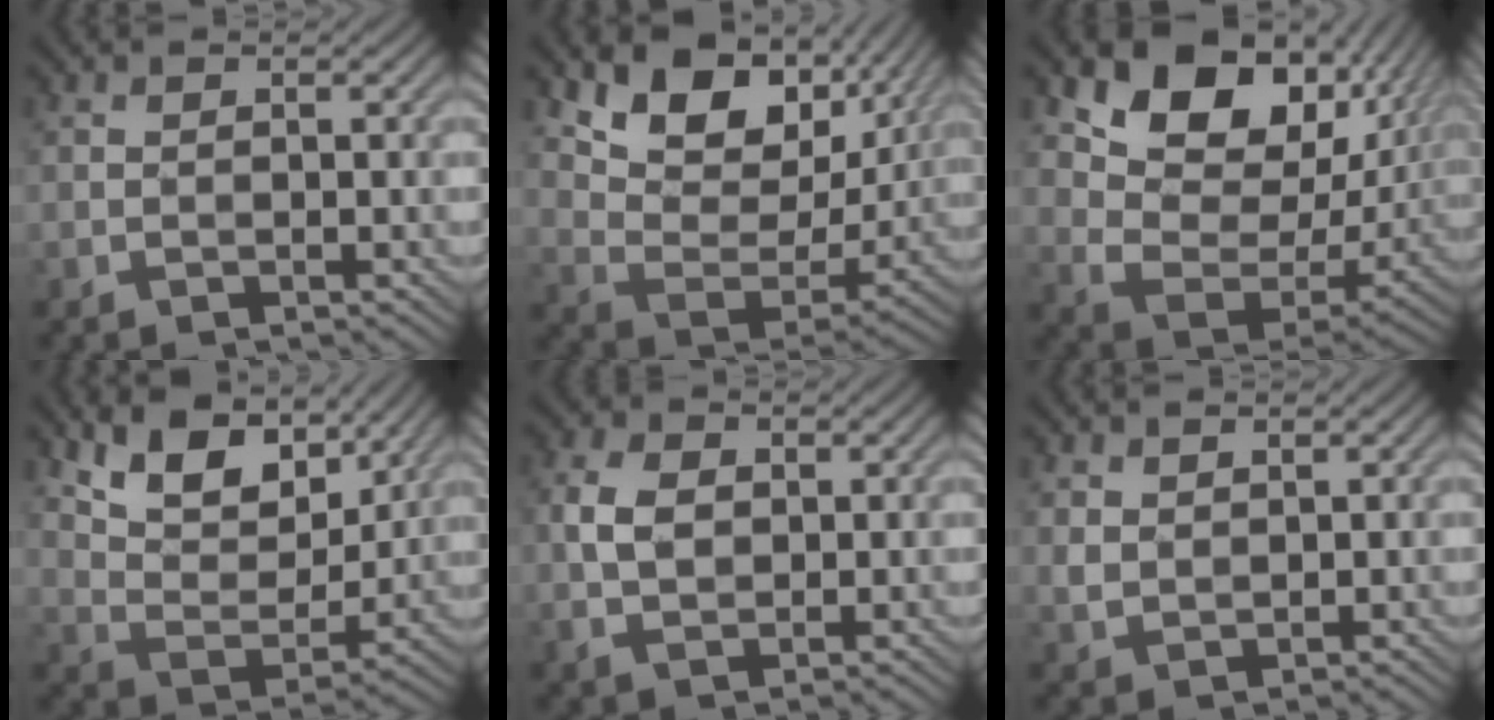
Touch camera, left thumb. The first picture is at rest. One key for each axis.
{"total": 13.7, "fx": 7.4, "fy": 8.1, "fz": 8.2, "tx": -0.159, "ty": -0.006, "tz": 0.134}
{"total": 14.5, "fx": 6.8, "fy": 9.1, "fz": 9.0, "tx": -0.155, "ty": -0.005, "tz": 0.131}
{"total": 10.9, "fx": 7.1, "fy": 5.6, "fz": 6.1, "tx": -0.137, "ty": 0.000, "tz": 0.123}
{"total": 4.3, "fx": 0.7, "fy": 2.9, "fz": 3.2, "tx": -0.080, "ty": 0.008, "tz": 0.011}
{"total": 2.1, "fx": 1.4, "fy": 1.3, "fz": 0.8, "tx": -0.028, "ty": -0.003, "tz": 0.034}